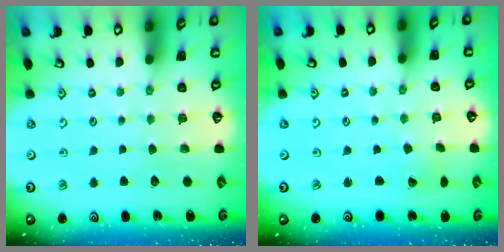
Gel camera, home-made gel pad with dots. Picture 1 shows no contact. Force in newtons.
{"total": 0.0}